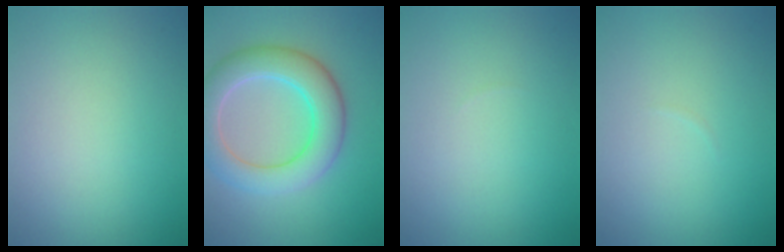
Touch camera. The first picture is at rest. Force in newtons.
{"total": 6.4, "press": 6.4, "slide": 0.6}
{"total": 0.0}
{"total": 0.0}